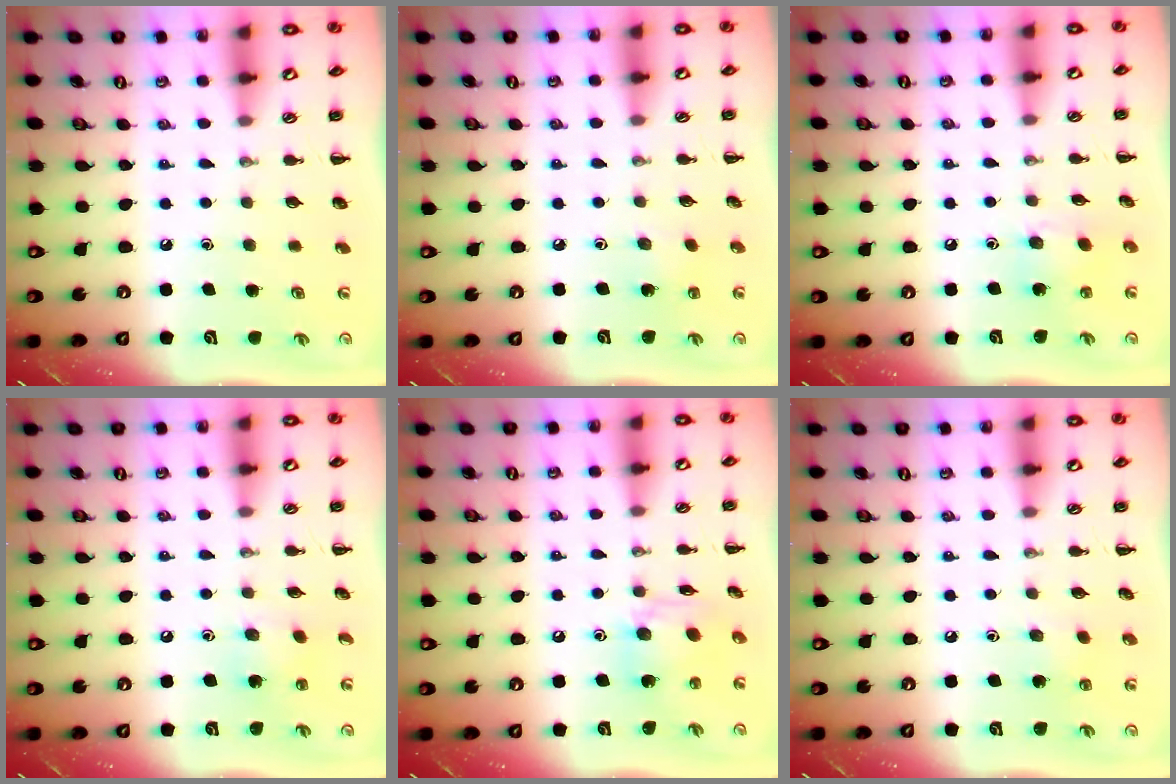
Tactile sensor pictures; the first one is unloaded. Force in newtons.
{"total": 3.2, "press": 3.1, "slide": 1.0}
{"total": 5.6, "press": 5.5, "slide": 1.0}
{"total": 4.6, "press": 4.5, "slide": 1.1}
{"total": 8.8, "press": 8.8, "slide": 0.6}
{"total": 2.4, "press": 2.4, "slide": 0.4}